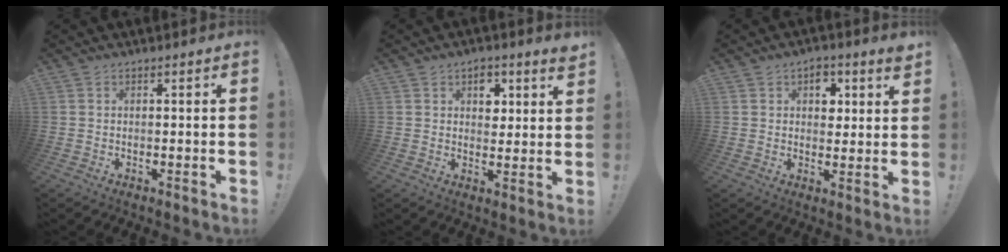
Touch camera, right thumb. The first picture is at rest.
{"total": 5.6, "force": [3.0, 3.7, 2.8], "torque": [-0.022, -0.019, 0.047]}
{"total": 5.7, "force": [2.8, 3.8, 3.3], "torque": [-0.029, -0.017, 0.044]}